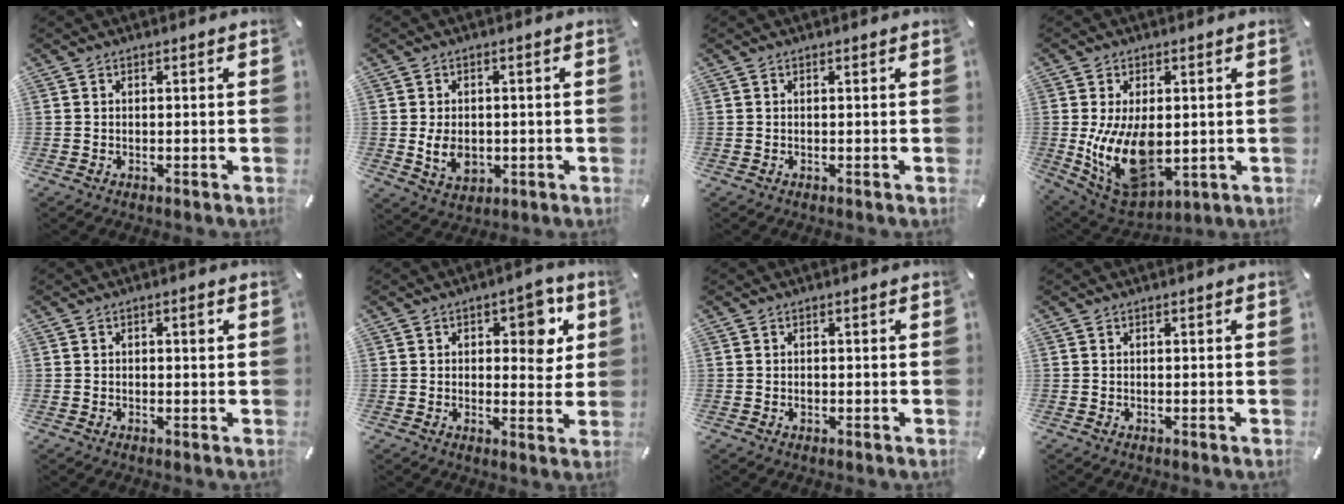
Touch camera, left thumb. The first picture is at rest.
{"total": 6.8, "force": [-1.0, 5.2, 4.3], "torque": [-0.086, -0.004, -0.020]}
{"total": 0.0}
{"total": 15.0, "force": [-0.8, 9.4, 11.7], "torque": [-0.237, -0.017, -0.009]}
{"total": 1.7, "force": [0.3, 1.0, 1.4], "torque": [-0.021, 0.005, 0.001]}
{"total": 8.6, "force": [2.8, 5.1, 6.4], "torque": [-0.067, -0.011, 0.037]}
{"total": 1.0, "force": [-0.2, 0.8, 0.5], "torque": [-0.010, 0.003, -0.006]}
{"total": 0.0}